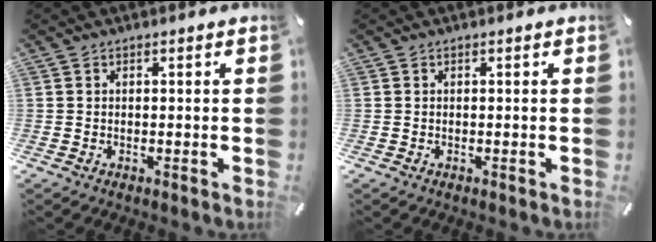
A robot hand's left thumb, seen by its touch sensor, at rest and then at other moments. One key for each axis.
{"total": 0.0}